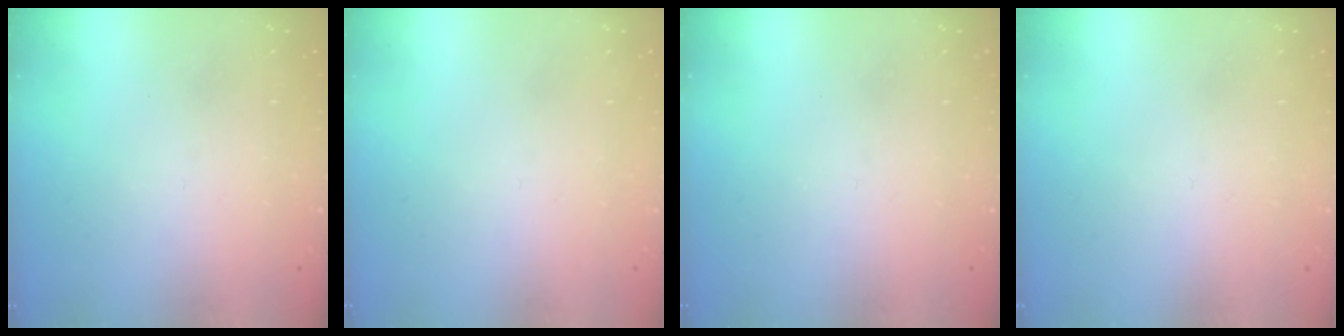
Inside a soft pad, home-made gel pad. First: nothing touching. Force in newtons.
{"total": 1.5, "press": 1.5, "slide": 0.1}
{"total": 0.0}
{"total": 1.9, "press": 1.9, "slide": 0.1}